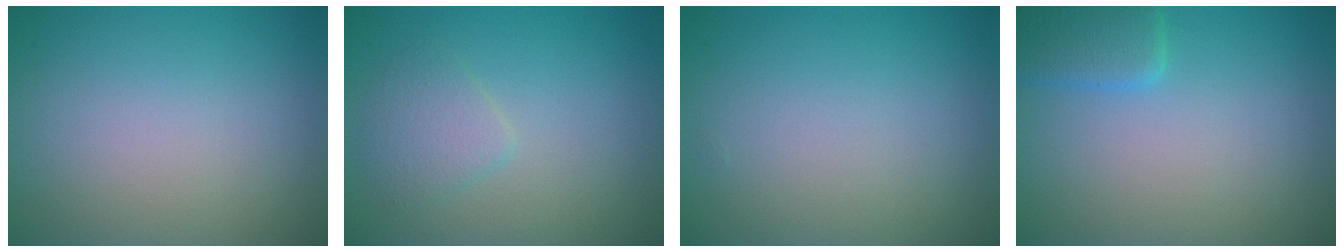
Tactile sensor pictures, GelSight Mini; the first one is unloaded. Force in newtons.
{"total": 2.1, "press": 2.1, "slide": 0.1}
{"total": 0.0}
{"total": 2.6, "press": 2.6, "slide": 0.2}